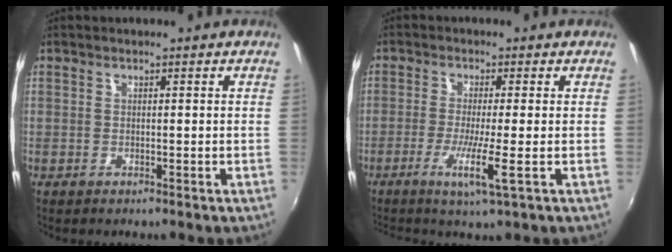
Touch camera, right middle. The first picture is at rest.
{"total": 5.3, "force": [-2.0, -1.0, 4.8], "torque": [-0.107, -0.013, -0.042]}